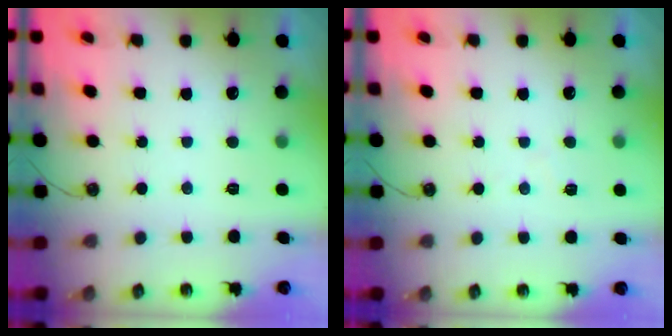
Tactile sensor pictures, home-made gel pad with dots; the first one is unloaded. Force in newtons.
{"total": 5.1, "press": 5.0, "slide": 0.7}